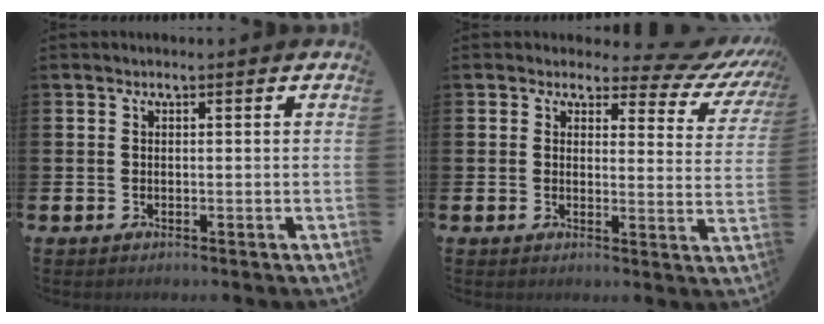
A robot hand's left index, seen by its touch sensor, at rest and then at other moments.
{"total": 4.3, "force": [3.5, 2.1, 1.5], "torque": [-0.022, -0.033, 0.051]}